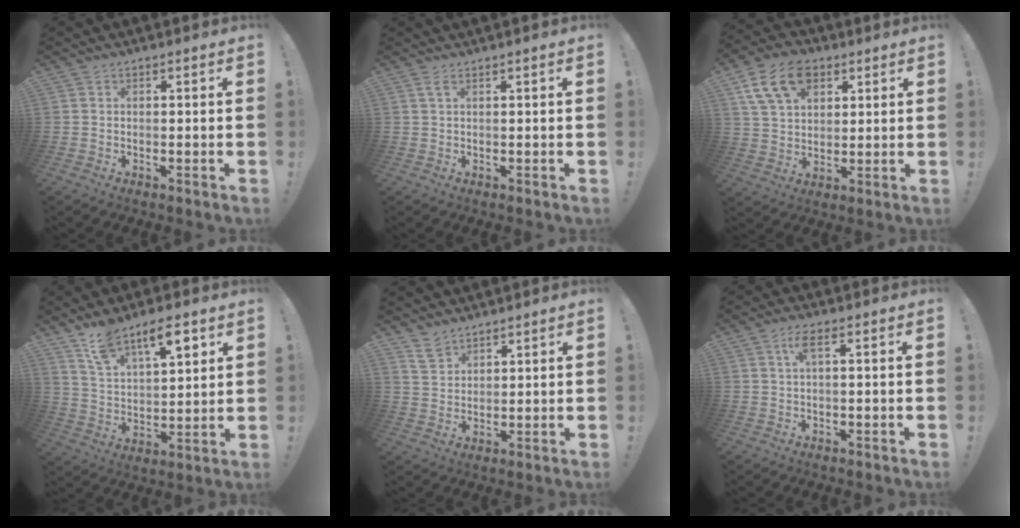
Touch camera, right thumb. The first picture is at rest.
{"total": 2.0, "force": [0.9, 0.1, 1.7], "torque": [-0.026, -0.003, 0.014]}
{"total": 14.1, "force": [6.6, 9.7, 7.8], "torque": [-0.134, -0.021, 0.126]}
{"total": 12.2, "force": [8.7, 4.6, 7.3], "torque": [-0.118, -0.048, 0.154]}
{"total": 5.1, "force": [4.5, 2.2, 1.1], "torque": [-0.011, -0.031, 0.085]}
{"total": 3.5, "force": [0.9, 0.6, 3.4], "torque": [-0.062, 0.002, 0.012]}